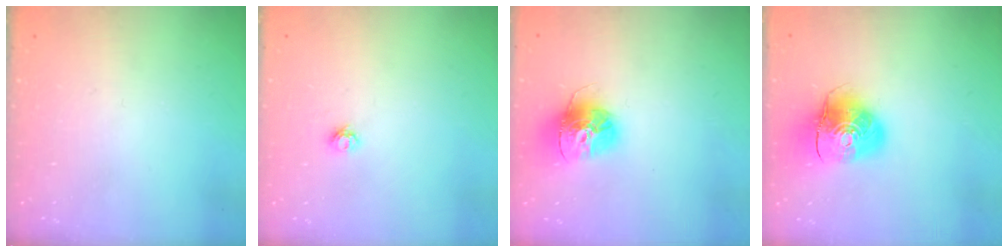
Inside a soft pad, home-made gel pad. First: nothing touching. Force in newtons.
{"total": 3.8, "press": 3.8, "slide": 0.5}
{"total": 15.3, "press": 15.2, "slide": 1.4}
{"total": 10.8, "press": 10.6, "slide": 1.7}